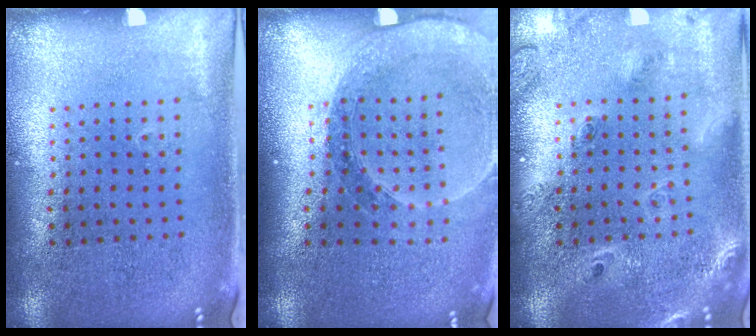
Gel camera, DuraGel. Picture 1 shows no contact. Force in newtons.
{"total": 1.6, "press": 1.6, "slide": 0.2}
{"total": 2.0, "press": 1.7, "slide": 1.0}